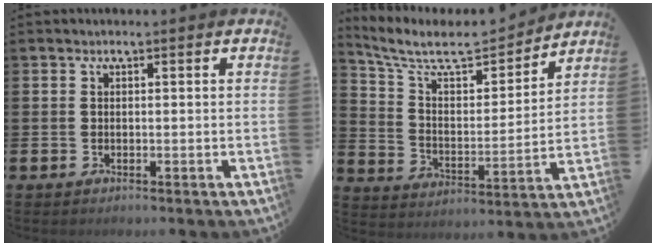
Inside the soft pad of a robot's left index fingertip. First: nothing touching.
{"total": 8.6, "force": [7.5, 2.7, 3.1], "torque": [-0.101, -0.050, 0.128]}